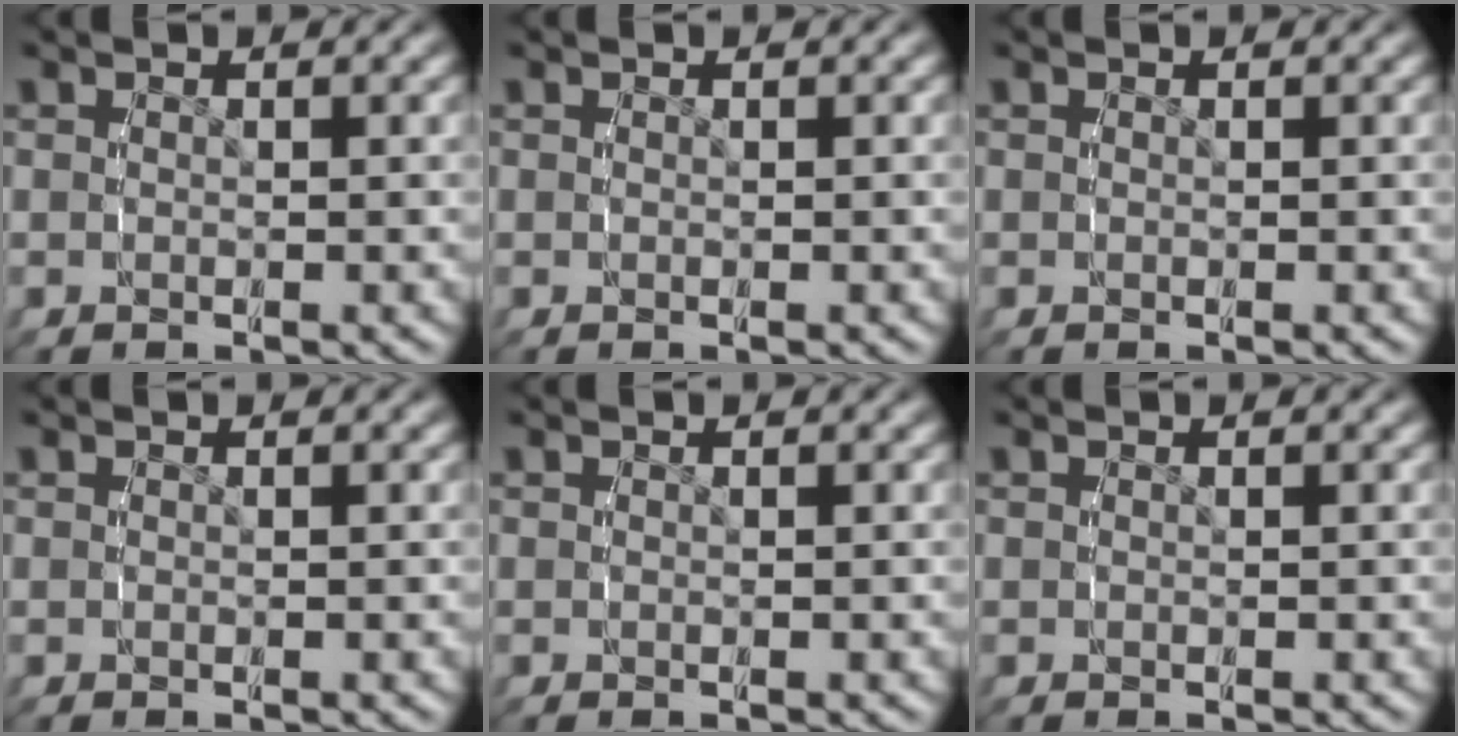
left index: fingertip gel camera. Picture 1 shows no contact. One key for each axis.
{"total": 0.0}
{"total": 0.0}
{"total": 0.0}
{"total": 0.0}
{"total": 0.0}